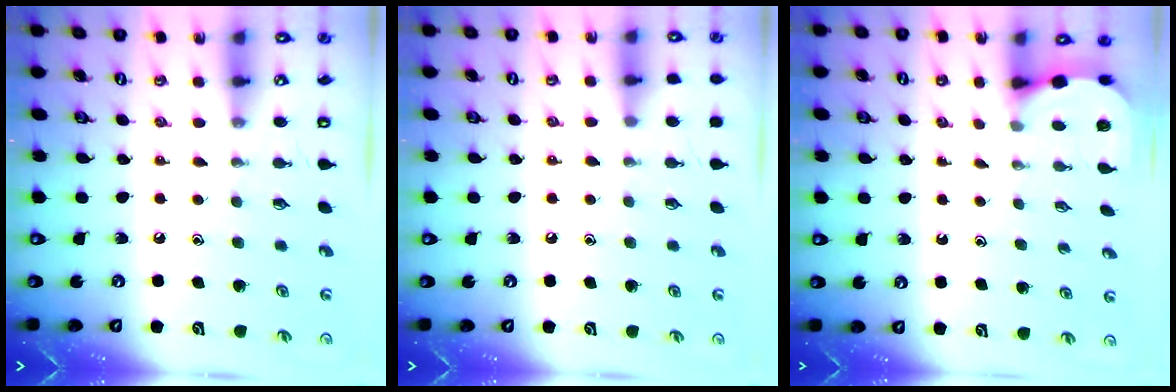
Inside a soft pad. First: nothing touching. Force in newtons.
{"total": 4.2, "press": 4.1, "slide": 0.6}
{"total": 2.6, "press": 2.6, "slide": 0.2}